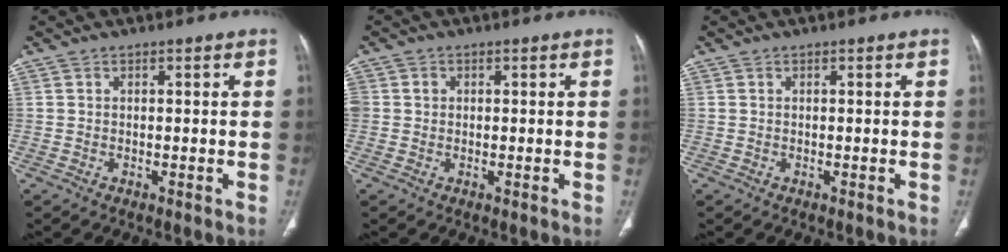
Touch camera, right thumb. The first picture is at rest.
{"total": 2.0, "force": [0.3, 1.8, 0.8], "torque": [-0.013, 0.009, 0.011]}
{"total": 0.0}